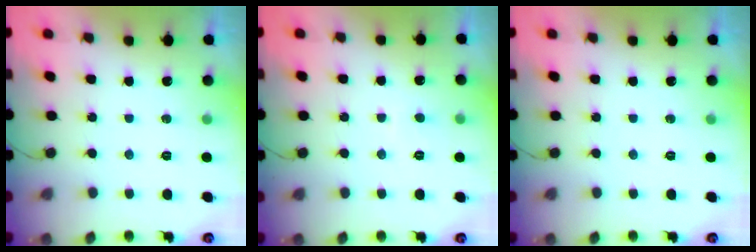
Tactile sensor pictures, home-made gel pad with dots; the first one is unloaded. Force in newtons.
{"total": 2.0, "press": 2.0, "slide": 0.2}
{"total": 0.0}